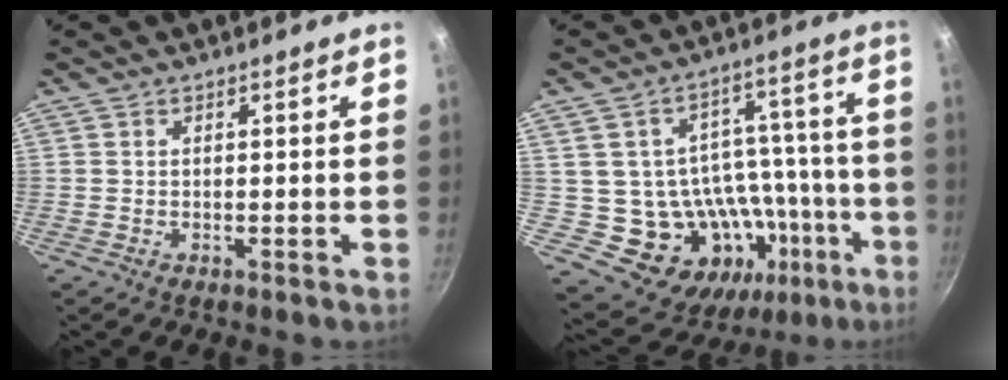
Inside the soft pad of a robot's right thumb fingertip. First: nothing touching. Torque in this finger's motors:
{"motor_torque": [0.35, 0.16, 0.25, -0.77, 0.14]}